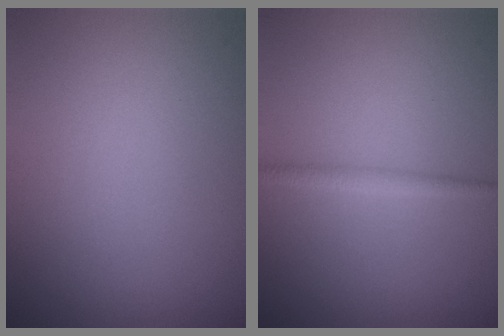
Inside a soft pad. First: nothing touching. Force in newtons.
{"total": 1.2, "press": 1.2, "slide": 0.1}